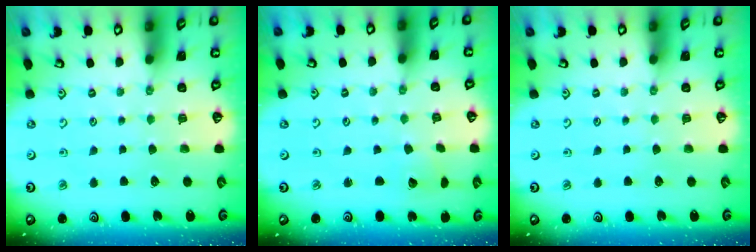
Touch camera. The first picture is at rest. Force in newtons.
{"total": 2.3, "press": 2.3, "slide": 0.2}
{"total": 0.0}